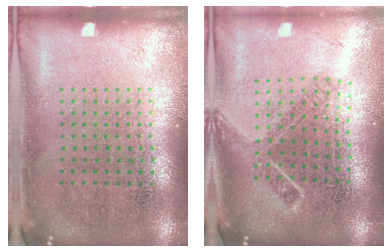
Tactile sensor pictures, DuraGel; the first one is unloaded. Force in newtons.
{"total": 1.8, "press": 1.3, "slide": 1.3}